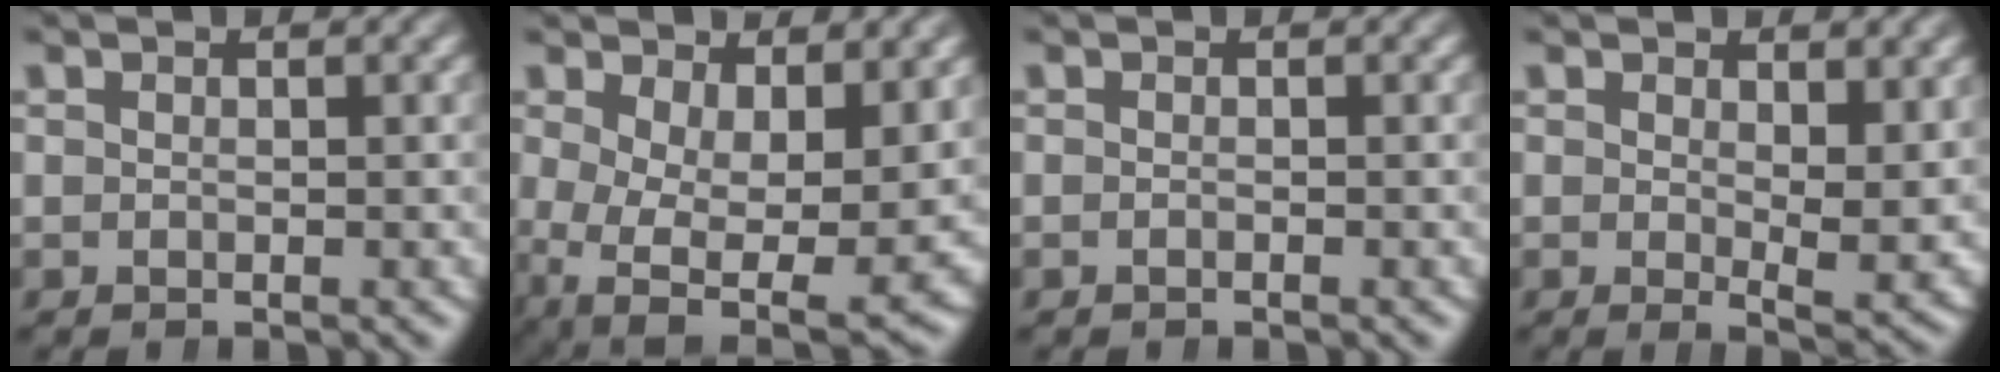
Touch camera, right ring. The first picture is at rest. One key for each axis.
{"total": 7.4, "fx": -1.5, "fy": 4.7, "fz": 5.5, "tx": -0.112, "ty": -0.051, "tz": -0.008}
{"total": 0.0}
{"total": 2.5, "fx": 0.9, "fy": 0.5, "fz": 2.3, "tx": -0.028, "ty": -0.018, "tz": 0.017}